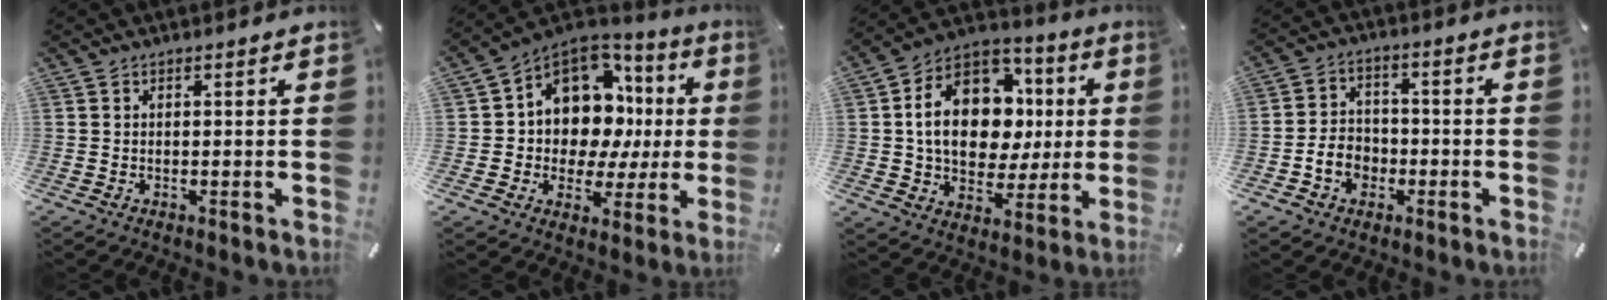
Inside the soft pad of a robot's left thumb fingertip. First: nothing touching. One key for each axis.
{"total": 12.0, "fx": 2.9, "fy": 10.2, "fz": 5.7, "tx": -0.090, "ty": -0.045, "tz": 0.060}
{"total": 17.8, "fx": 1.7, "fy": 13.8, "fz": 11.1, "tx": -0.198, "ty": -0.003, "tz": 0.036}
{"total": 7.2, "fx": -2.4, "fy": 6.1, "fz": 2.9, "tx": -0.056, "ty": 0.018, "tz": -0.041}